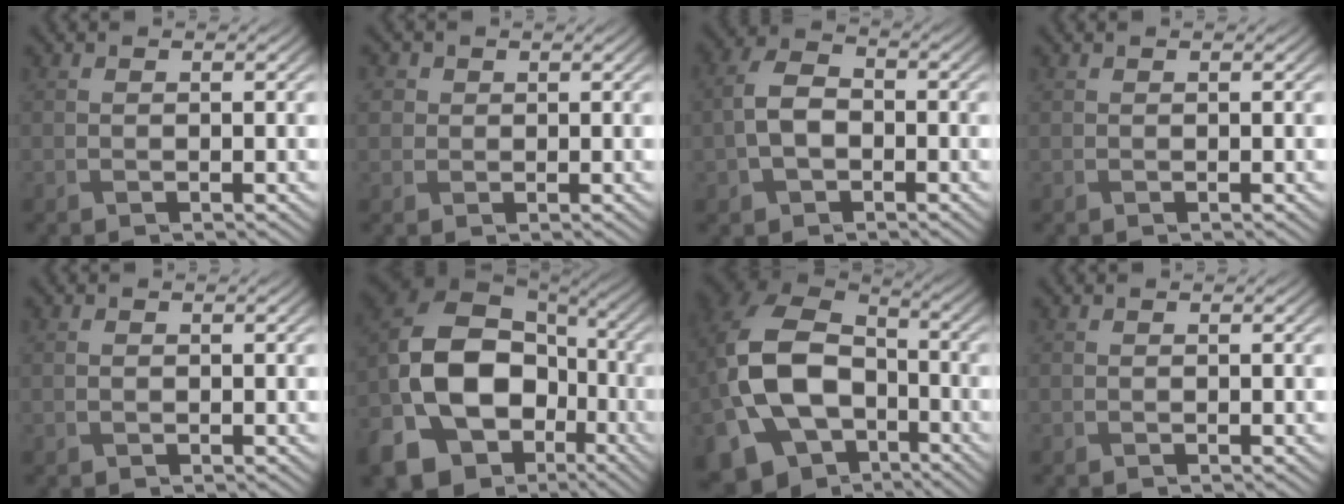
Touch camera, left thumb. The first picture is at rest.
{"total": 2.0, "force": [0.4, 1.9, 0.5], "torque": [-0.015, -0.001, 0.006]}
{"total": 5.7, "force": [-1.3, 3.9, 4.0], "torque": [-0.097, 0.002, -0.029]}
{"total": 0.0}
{"total": 0.7, "force": [-0.1, 0.5, 0.5], "torque": [-0.013, -0.002, -0.002]}
{"total": 19.5, "force": [-6.5, 14.7, 11.0], "torque": [-0.261, -0.022, -0.115]}
{"total": 19.3, "force": [-5.3, 13.8, 12.4], "torque": [-0.290, -0.027, -0.078]}
{"total": 0.0}